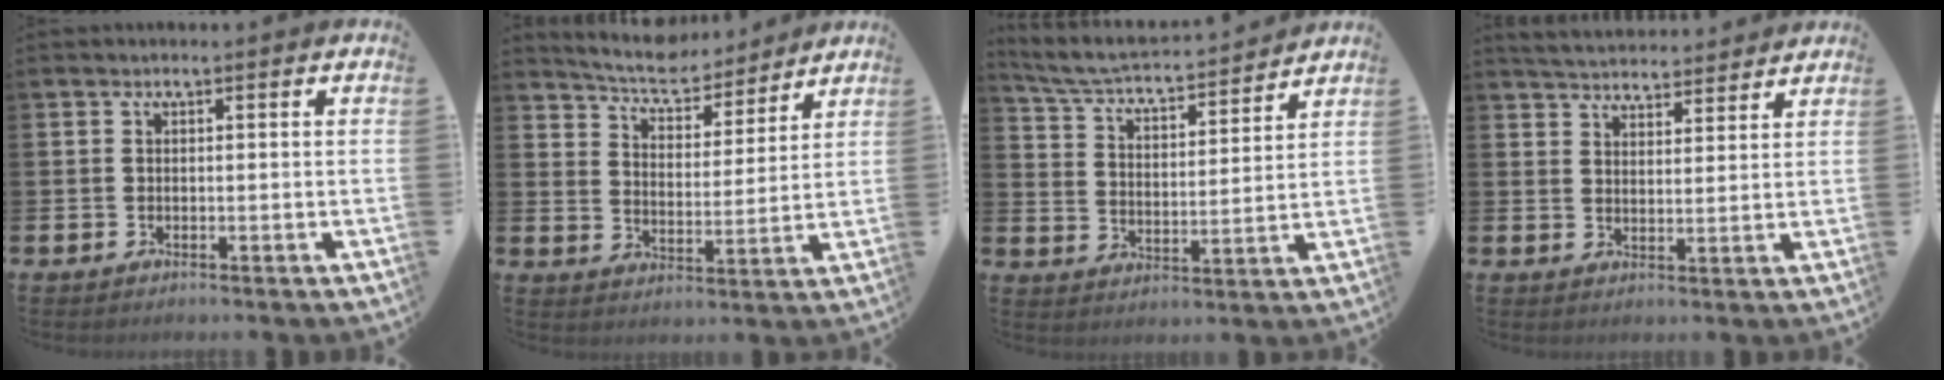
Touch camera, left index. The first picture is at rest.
{"total": 6.7, "force": [6.4, 1.5, 1.1], "torque": [-0.049, -0.046, 0.111]}
{"total": 5.3, "force": [5.0, 0.7, 1.5], "torque": [-0.055, -0.046, 0.079]}
{"total": 4.8, "force": [4.7, 0.6, -0.1], "torque": [-0.008, -0.031, 0.084]}